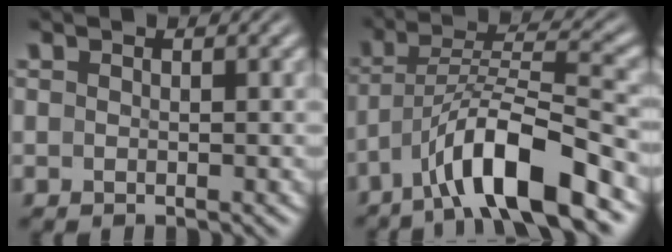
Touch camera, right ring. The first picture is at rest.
{"total": 6.4, "force": [-2.8, 2.2, 5.4], "torque": [-0.101, -0.008, -0.037]}